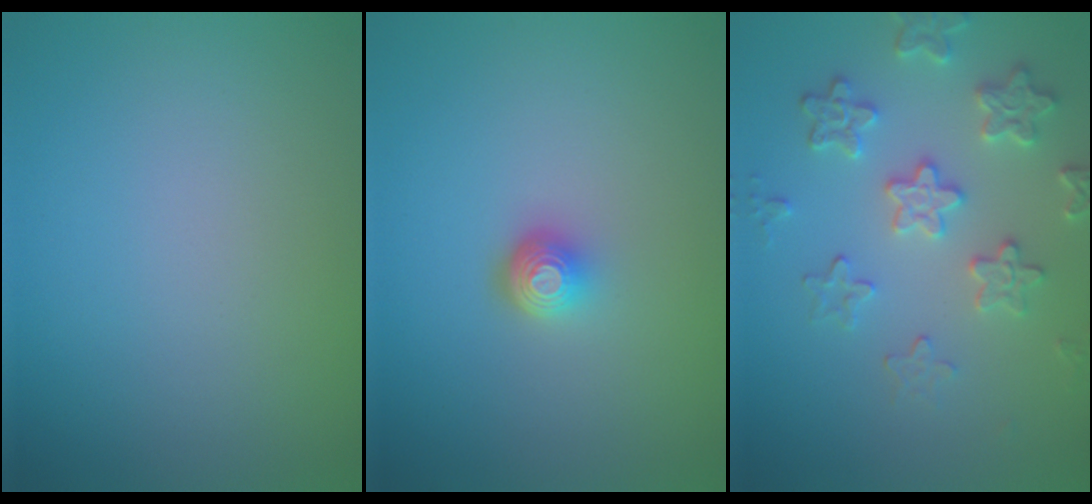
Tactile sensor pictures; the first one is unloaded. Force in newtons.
{"total": 2.2, "press": 1.5, "slide": 1.6}
{"total": 4.5, "press": 3.9, "slide": 2.3}